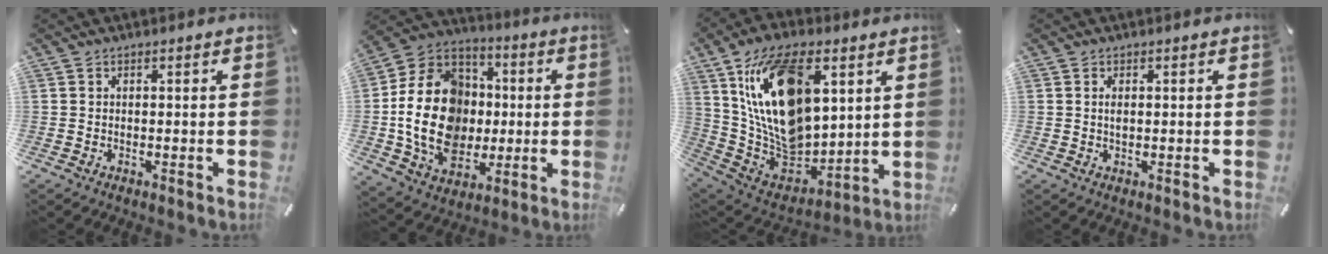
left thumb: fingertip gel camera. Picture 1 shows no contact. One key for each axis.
{"total": 22.1, "fx": -1.8, "fy": 17.3, "fz": 13.7, "tx": -0.289, "ty": 0.016, "tz": -0.023}
{"total": 22.1, "fx": 7.9, "fy": 13.8, "fz": 15.4, "tx": -0.310, "ty": -0.037, "tz": 0.136}
{"total": 1.4, "fx": 0.3, "fy": 0.6, "fz": 1.2, "tx": -0.026, "ty": 0.002, "tz": 0.003}